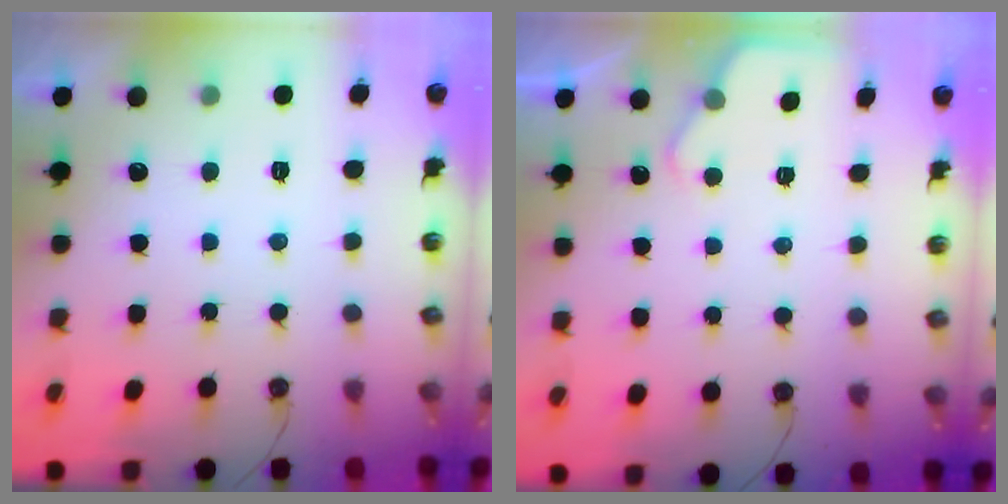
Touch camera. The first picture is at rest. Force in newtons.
{"total": 3.6, "press": 3.6, "slide": 0.4}